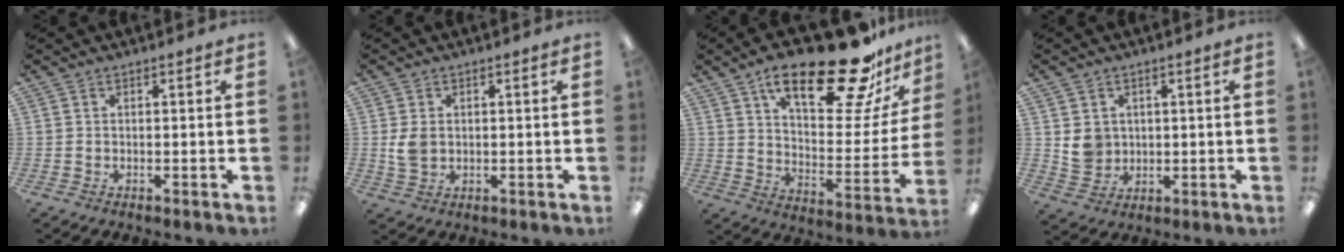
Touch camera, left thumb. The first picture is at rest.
{"total": 5.0, "force": [0.4, 3.9, 3.2], "torque": [-0.066, 0.000, 0.006]}
{"total": 25.6, "force": [17.9, 8.1, 16.5], "torque": [-0.238, -0.118, 0.288]}
{"total": 5.8, "force": [1.5, 5.3, 1.7], "torque": [-0.020, 0.005, 0.031]}